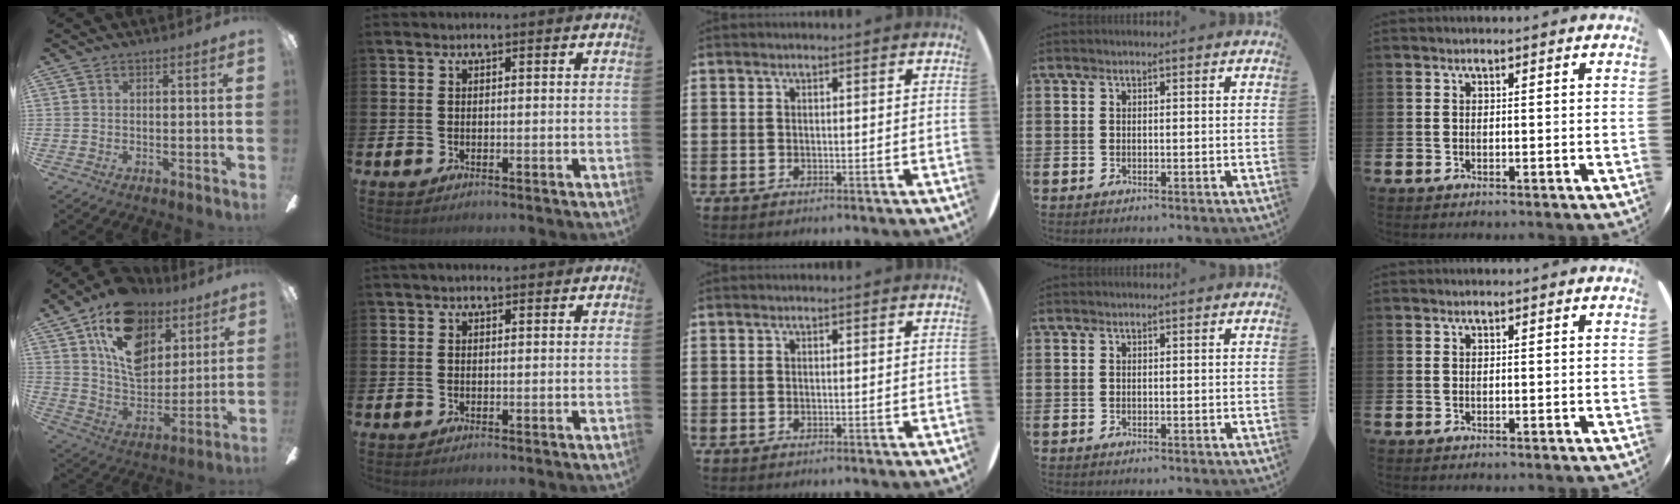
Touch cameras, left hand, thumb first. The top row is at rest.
{"thumb": {"total": 19.6, "force": [10.5, 12.6, 10.6], "torque": [-0.182, -0.042, 0.194]}, "index": {"total": 0.9, "force": [0.7, 0.4, 0.5], "torque": [0.003, 0.000, 0.008]}}